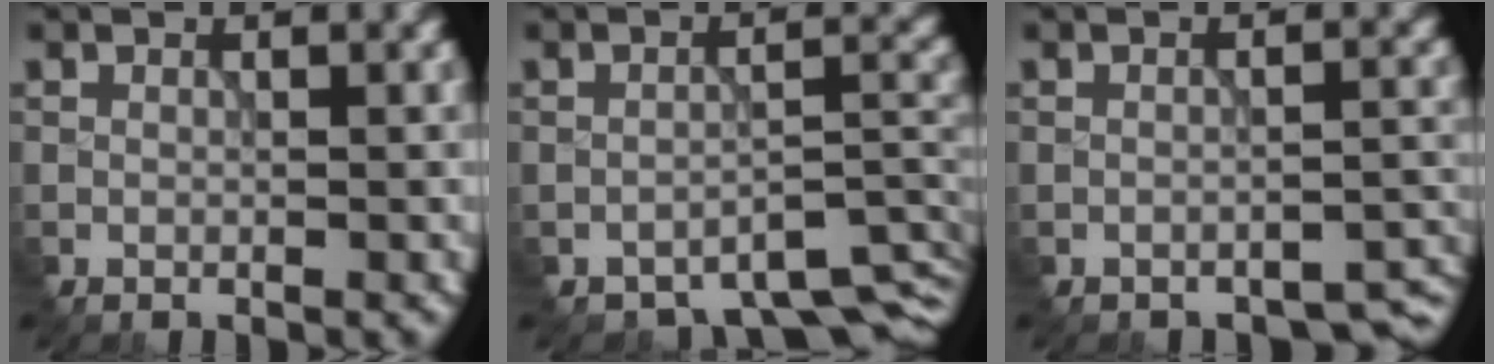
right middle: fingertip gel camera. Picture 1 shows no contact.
{"total": 6.2, "force": [-5.3, 2.2, 2.4], "torque": [-0.026, -0.020, -0.072]}
{"total": 3.1, "force": [-3.0, 0.8, 0.5], "torque": [-0.012, -0.003, -0.038]}